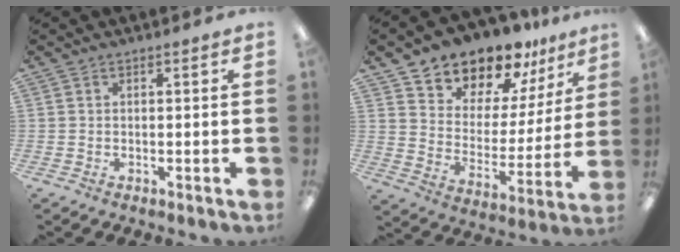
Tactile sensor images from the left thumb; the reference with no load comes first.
{"total": 13.2, "force": [12.1, 5.1, 1.1], "torque": [-0.038, -0.114, 0.224]}